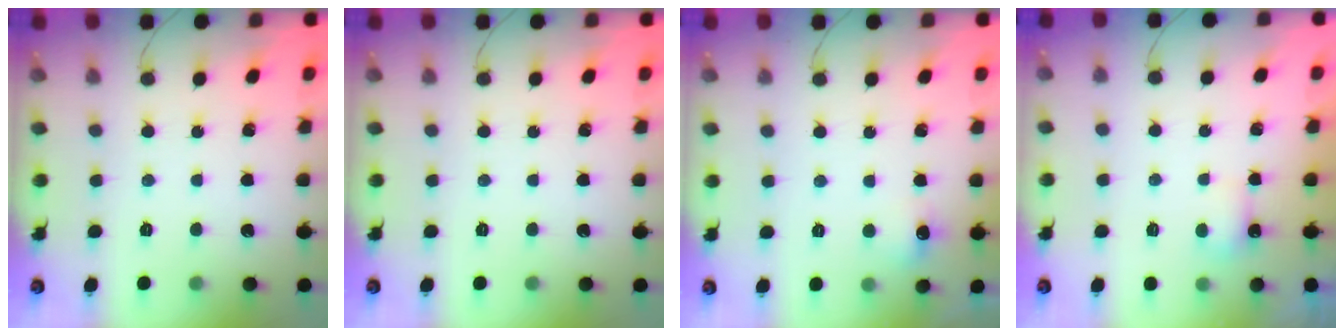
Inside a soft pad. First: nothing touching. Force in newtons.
{"total": 0.0}
{"total": 6.1, "press": 5.9, "slide": 1.6}
{"total": 3.0, "press": 2.9, "slide": 0.8}